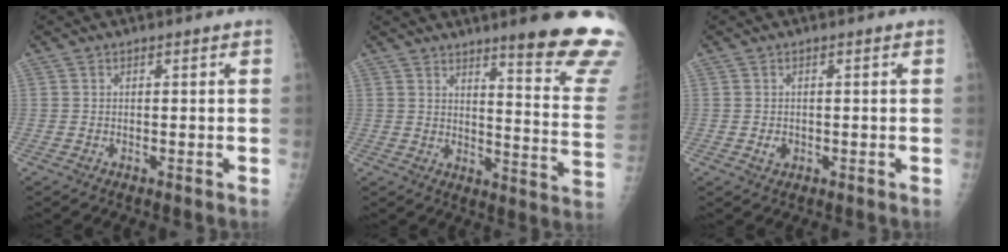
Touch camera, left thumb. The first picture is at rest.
{"total": 19.0, "force": [13.8, 1.9, 12.9], "torque": [-0.137, -0.103, 0.176]}
{"total": 1.5, "force": [-0.3, 1.2, 0.8], "torque": [-0.008, 0.001, 0.000]}